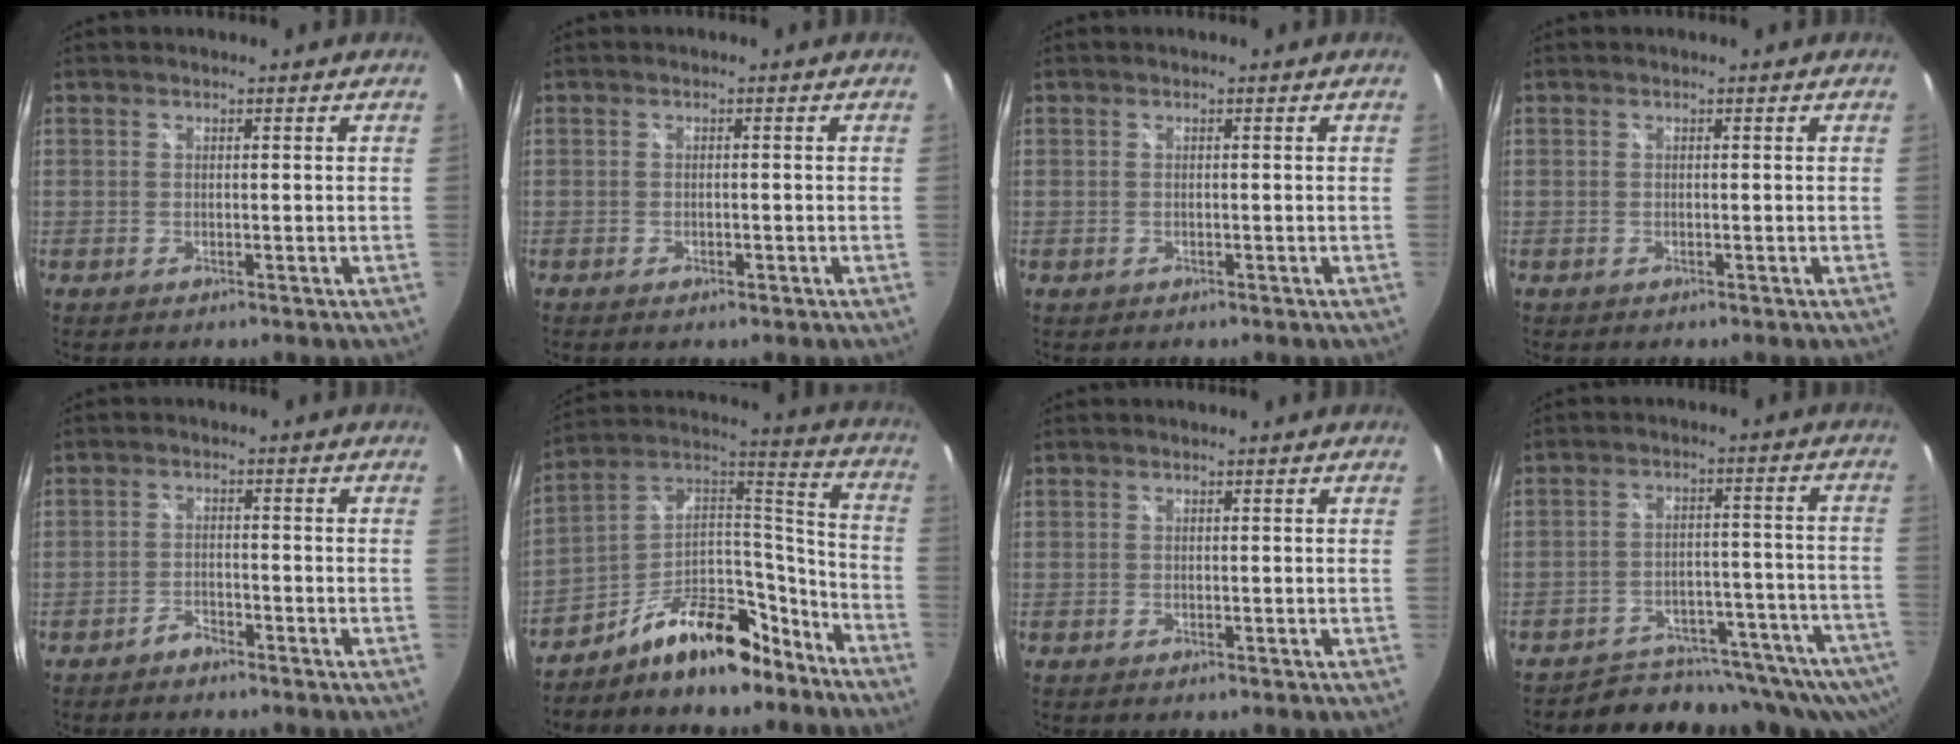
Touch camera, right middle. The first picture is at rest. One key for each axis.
{"total": 1.0, "fx": -0.7, "fy": 0.6, "fz": 0.5, "tx": -0.009, "ty": -0.004, "tz": -0.013}
{"total": 0.6, "fx": -0.2, "fy": 0.5, "fz": 0.1, "tx": -0.002, "ty": -0.002, "tz": -0.002}
{"total": 0.0}
{"total": 2.3, "fx": -2.1, "fy": 0.7, "fz": 0.4, "tx": -0.013, "ty": 0.003, "tz": -0.037}
{"total": 17.1, "fx": -11.8, "fy": 8.3, "fz": 9.1, "tx": -0.151, "ty": 0.062, "tz": -0.180}
{"total": 0.0}
{"total": 16.4, "fx": -14.9, "fy": 4.0, "fz": 5.6, "tx": -0.077, "ty": -0.010, "tz": -0.193}